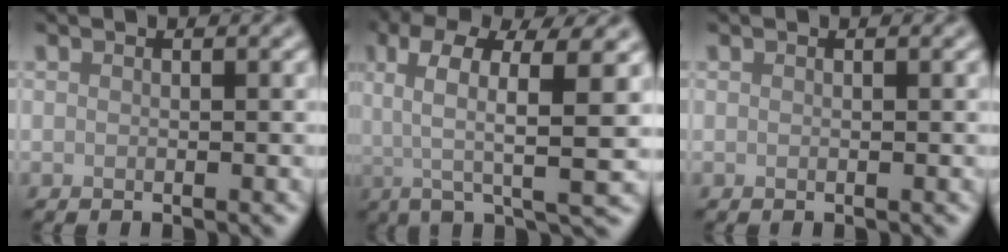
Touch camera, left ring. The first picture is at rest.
{"total": 7.3, "force": [1.0, 2.2, 6.9], "torque": [-0.132, 0.001, 0.009]}
{"total": 0.0}